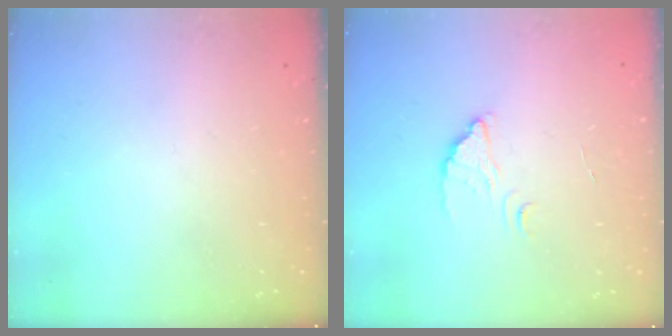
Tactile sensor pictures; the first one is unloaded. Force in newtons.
{"total": 2.0, "press": 2.0, "slide": 0.1}